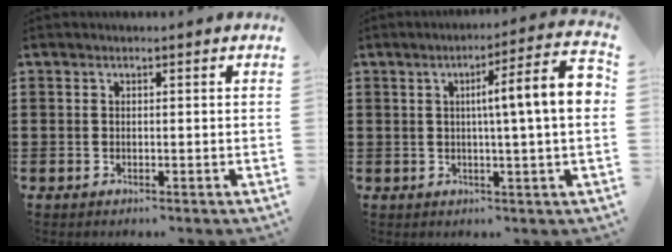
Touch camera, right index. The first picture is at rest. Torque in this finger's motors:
{"motor_torque": [1.78, 0.22, 0.61, 0.19]}